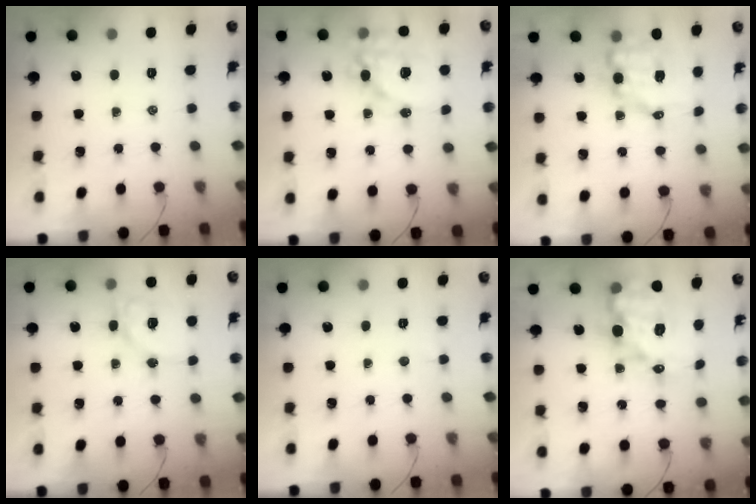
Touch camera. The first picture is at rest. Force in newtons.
{"total": 16.1, "press": 15.8, "slide": 3.4}
{"total": 9.0, "press": 8.7, "slide": 2.0}
{"total": 12.4, "press": 12.2, "slide": 2.1}
{"total": 3.3, "press": 3.2, "slide": 0.9}
{"total": 17.8, "press": 17.4, "slide": 4.0}